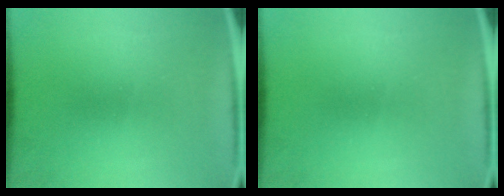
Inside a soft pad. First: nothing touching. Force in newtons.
{"total": 0.0}